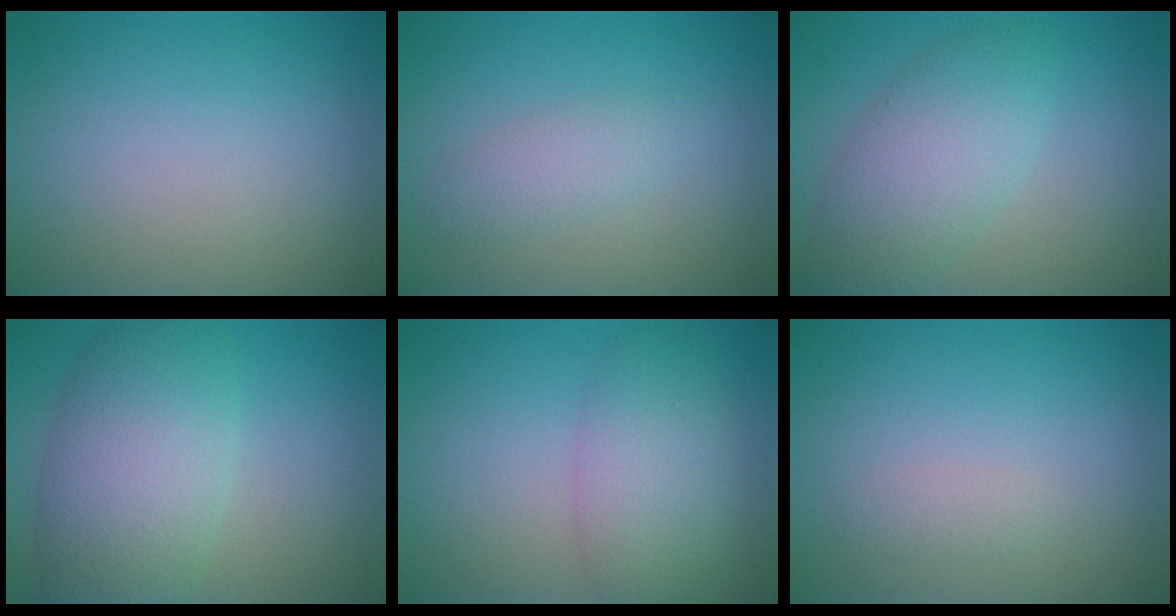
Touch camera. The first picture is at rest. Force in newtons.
{"total": 1.8, "press": 1.8, "slide": 0.0}
{"total": 5.2, "press": 5.2, "slide": 0.2}
{"total": 7.6, "press": 7.6, "slide": 0.3}
{"total": 4.8, "press": 4.8, "slide": 0.2}
{"total": 0.8, "press": 0.8, "slide": 0.0}